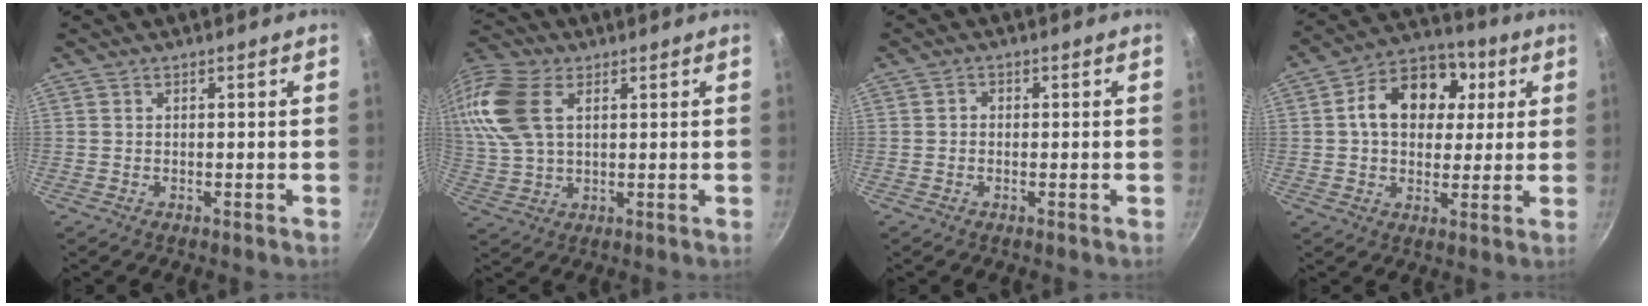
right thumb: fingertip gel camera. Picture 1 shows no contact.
{"total": 15.9, "force": [5.1, 9.9, 11.4], "torque": [-0.249, 0.008, 0.097]}
{"total": 1.2, "force": [-0.2, 1.1, 0.4], "torque": [-0.007, 0.005, -0.006]}
{"total": 15.3, "force": [3.5, 11.4, 9.6], "torque": [-0.125, 0.017, 0.038]}